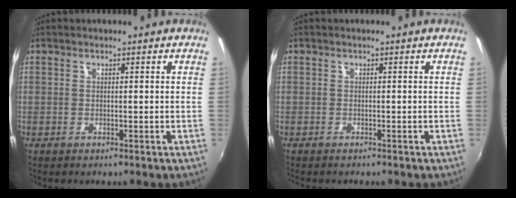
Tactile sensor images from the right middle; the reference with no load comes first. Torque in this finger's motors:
{"motor_torque": [0.44, -0.46, 0.01, 0.01]}